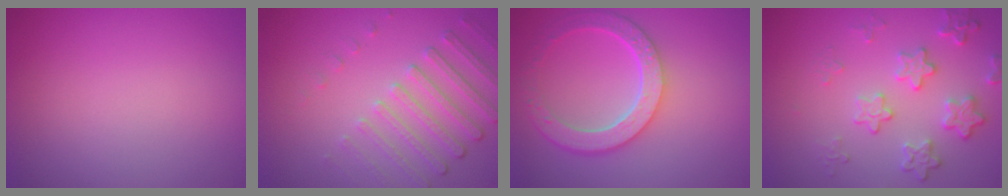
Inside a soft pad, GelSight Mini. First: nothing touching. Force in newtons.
{"total": 4.5, "press": 3.4, "slide": 3.0}
{"total": 5.8, "press": 4.5, "slide": 3.7}
{"total": 4.0, "press": 3.5, "slide": 2.1}